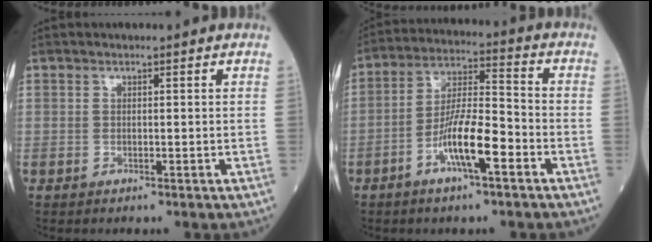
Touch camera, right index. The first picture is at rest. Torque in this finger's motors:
{"motor_torque": [0.17, -0.20, 0.18, 0.13]}